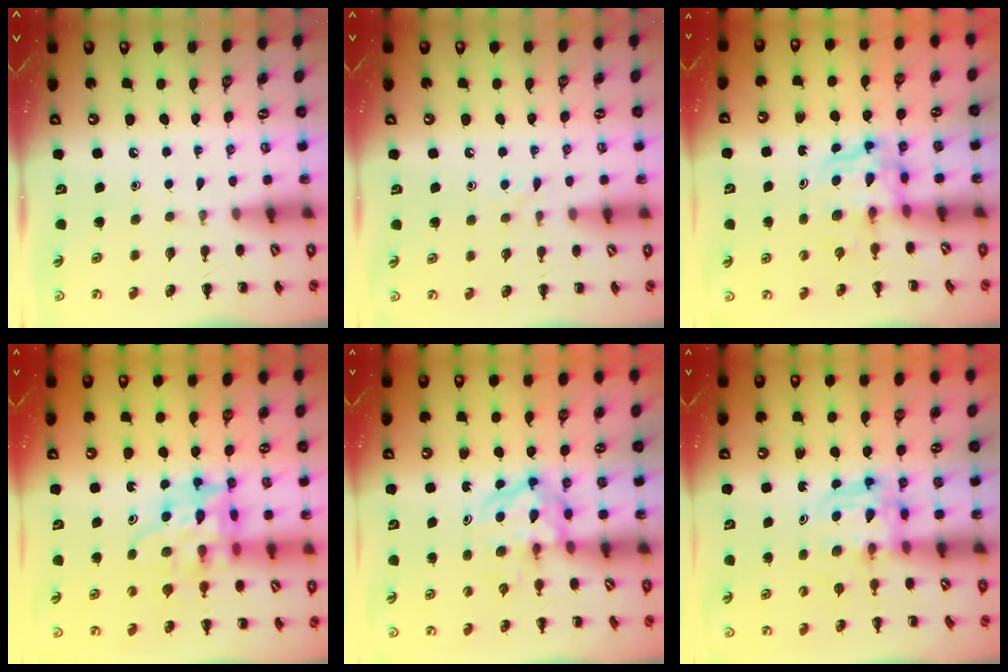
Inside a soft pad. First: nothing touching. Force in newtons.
{"total": 3.3, "press": 3.1, "slide": 1.1}
{"total": 3.6, "press": 3.6, "slide": 0.2}
{"total": 12.2, "press": 11.6, "slide": 3.7}
{"total": 3.8, "press": 3.7, "slide": 0.5}
{"total": 3.6, "press": 3.6, "slide": 0.3}